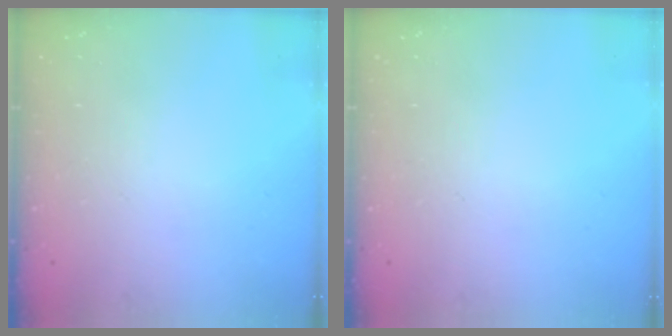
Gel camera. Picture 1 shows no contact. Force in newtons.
{"total": 0.0}